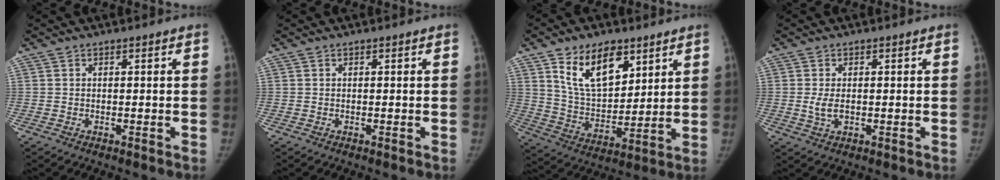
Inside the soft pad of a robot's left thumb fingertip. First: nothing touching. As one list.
[{"total": 0.0}, {"total": 15.2, "force": [8.2, 8.6, 9.5], "torque": [-0.125, -0.048, 0.159]}, {"total": 3.2, "force": [0.0, 1.9, 2.6], "torque": [-0.052, -0.006, 0.003]}]